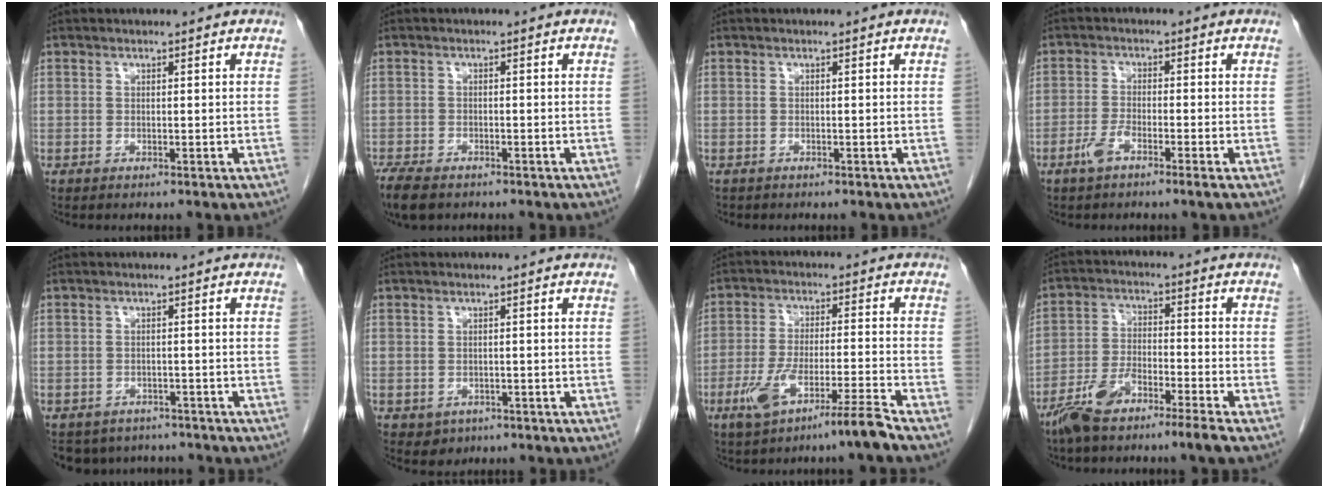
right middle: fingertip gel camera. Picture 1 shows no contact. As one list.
[{"total": 6.6, "force": [-5.0, 2.8, 3.3], "torque": [-0.064, -0.013, -0.081]}, {"total": 0.6, "force": [-0.5, 0.3, 0.1], "torque": [-0.012, 0.001, -0.008]}, {"total": 3.6, "force": [-2.3, 0.2, 2.8], "torque": [-0.060, -0.003, -0.048]}, {"total": 7.6, "force": [-6.5, 3.8, 0.9], "torque": [-0.010, 0.004, -0.081]}, {"total": 2.3, "force": [-1.1, 2.0, 0.6], "torque": [-0.008, 0.005, -0.006]}, {"total": 8.8, "force": [-5.8, -0.1, 6.7], "torque": [-0.132, -0.005, -0.104]}, {"total": 8.0, "force": [-6.1, 0.4, 5.2], "torque": [-0.112, -0.007, -0.121]}]